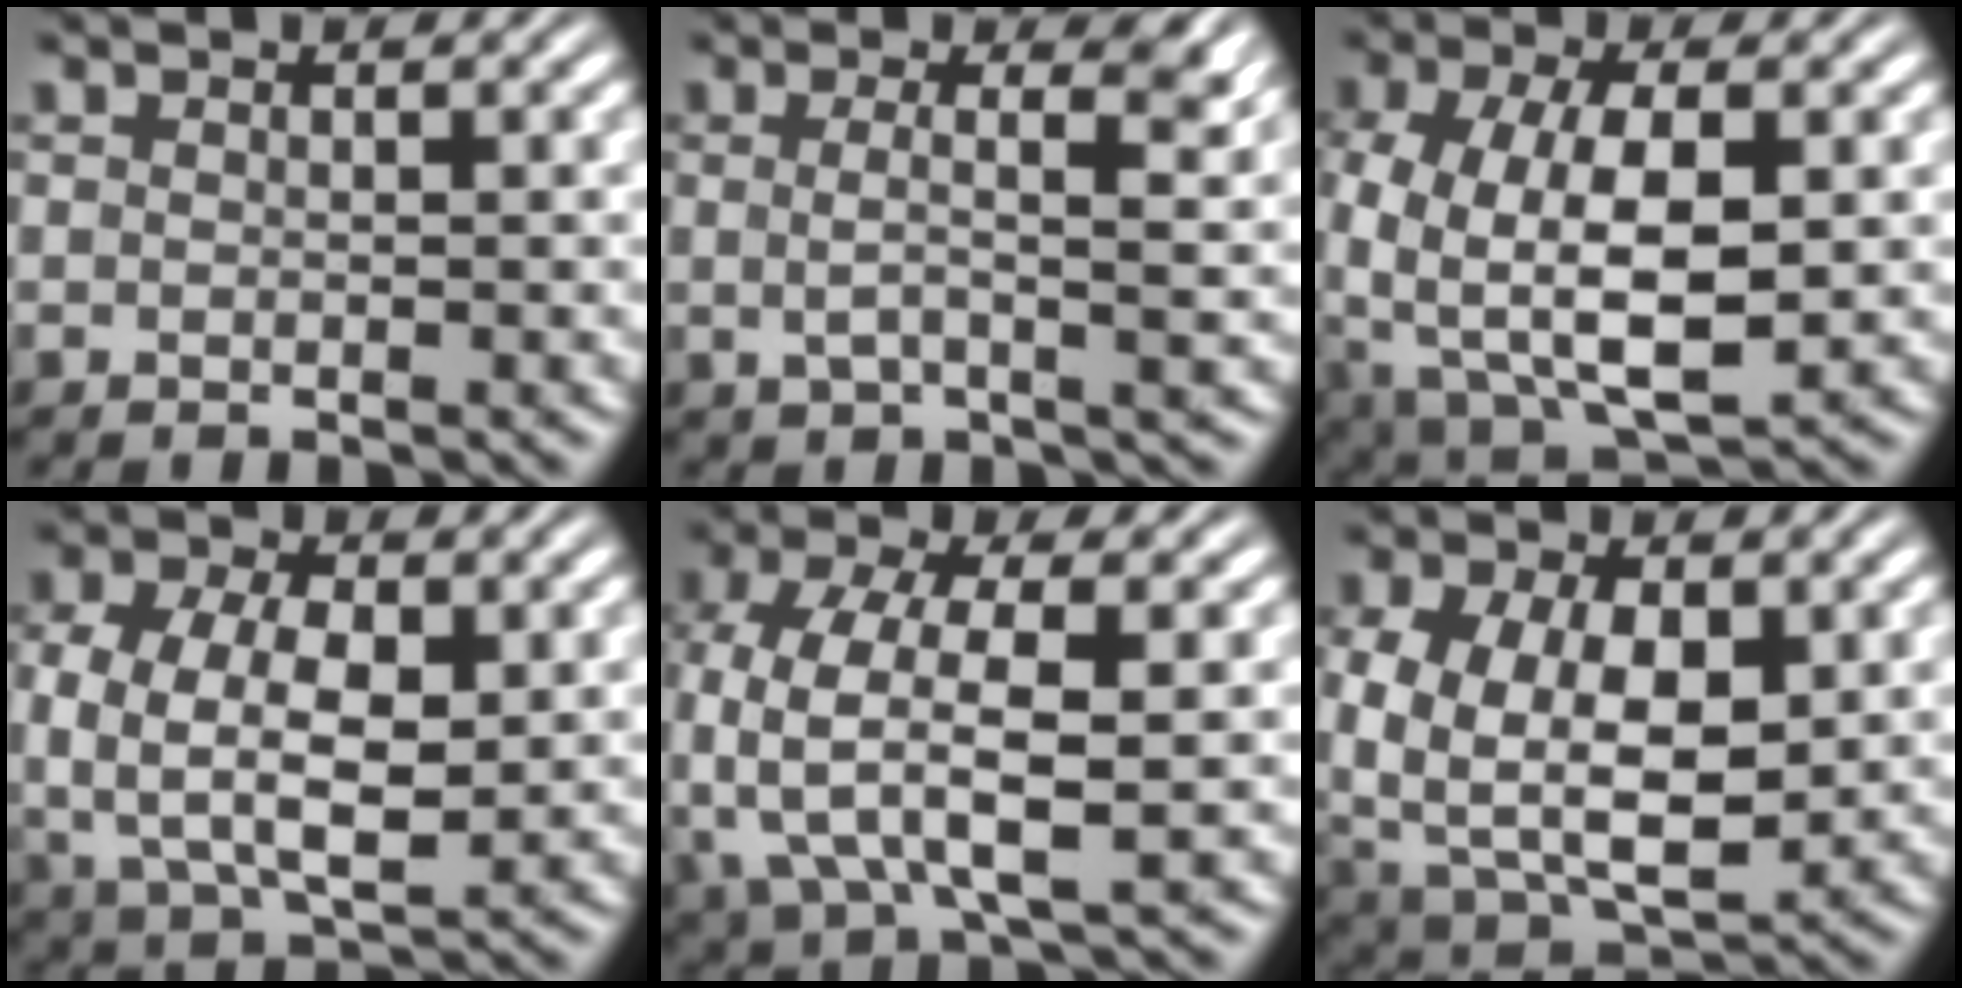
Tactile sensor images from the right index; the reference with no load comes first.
{"total": 3.8, "force": [0.8, 0.9, 3.6], "torque": [-0.059, -0.007, 0.017]}
{"total": 9.9, "force": [-1.7, 6.1, 7.6], "torque": [-0.151, -0.037, -0.010]}
{"total": 8.2, "force": [-0.4, 5.5, 6.0], "torque": [-0.120, -0.027, 0.003]}
{"total": 8.6, "force": [-0.4, 5.5, 6.5], "torque": [-0.174, -0.034, 0.006]}
{"total": 10.5, "force": [-1.5, 7.9, 6.7], "torque": [-0.143, -0.059, -0.002]}